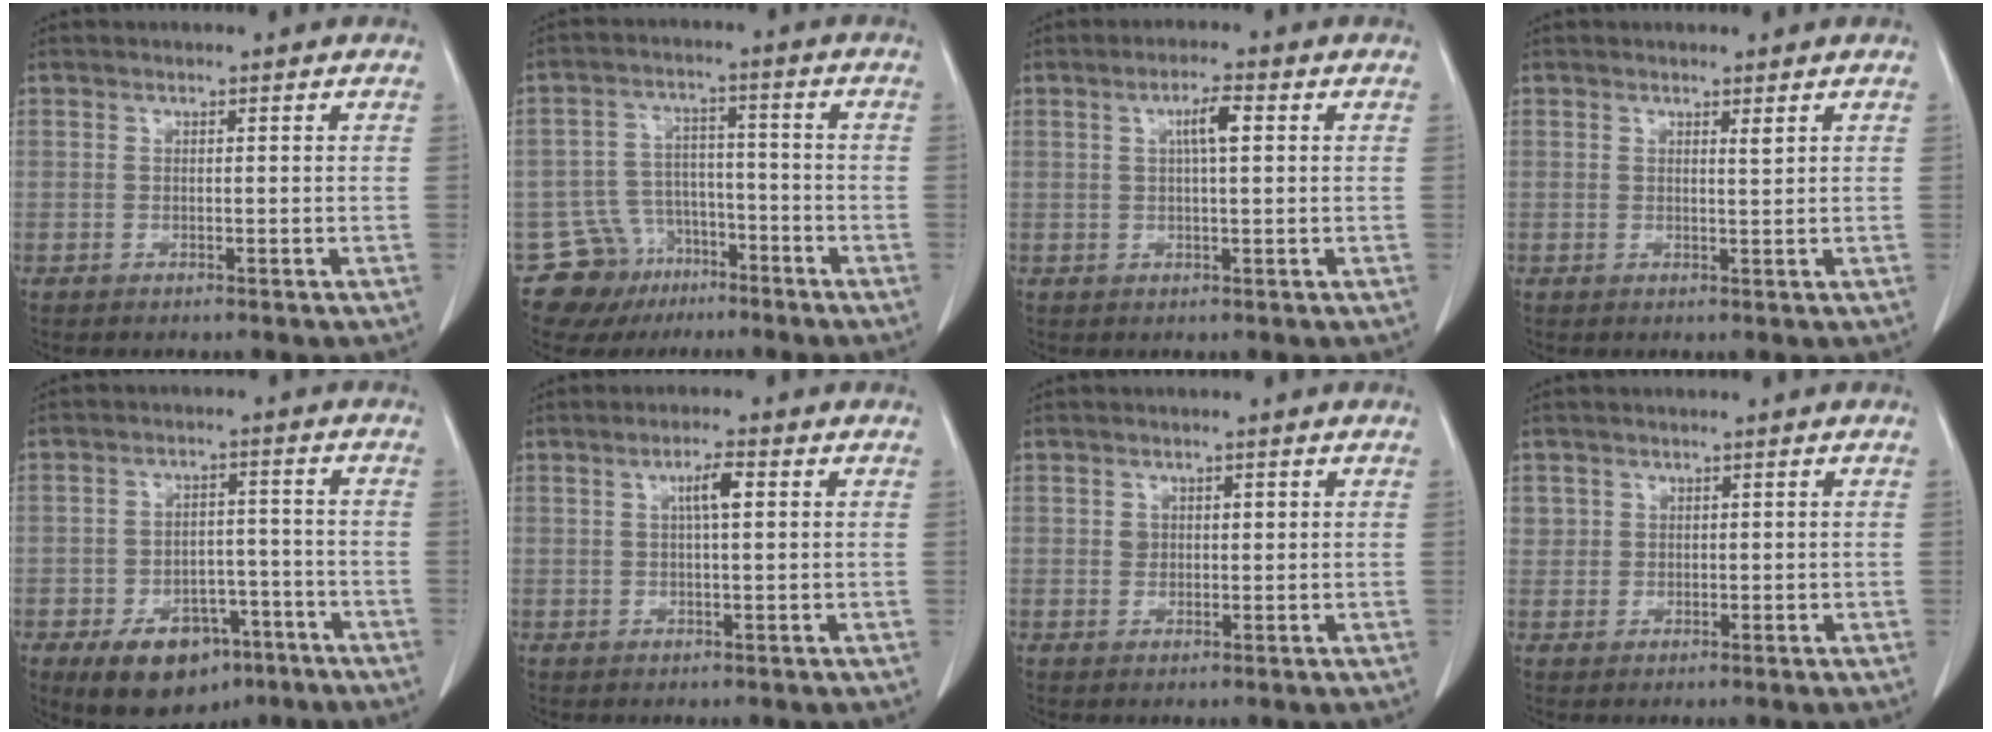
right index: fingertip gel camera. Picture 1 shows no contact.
{"total": 10.3, "force": [-6.4, 8.0, 0.8], "torque": [-0.017, 0.045, -0.095]}
{"total": 3.8, "force": [1.0, 0.5, 3.6], "torque": [-0.062, 0.006, 0.017]}
{"total": 1.0, "force": [0.7, 0.0, 0.7], "torque": [-0.014, -0.008, 0.011]}
{"total": 10.8, "force": [-6.2, 6.5, 5.9], "torque": [-0.085, 0.013, -0.087]}
{"total": 3.6, "force": [1.0, 0.5, 3.4], "torque": [-0.057, 0.005, 0.017]}
{"total": 2.0, "force": [0.6, 1.6, 1.2], "torque": [-0.020, 0.007, 0.010]}
{"total": 2.2, "force": [0.8, 2.0, 0.2], "torque": [0.012, 0.001, 0.012]}